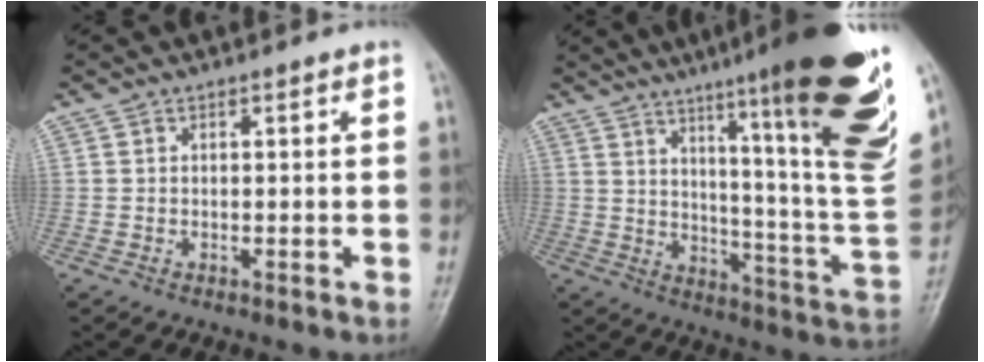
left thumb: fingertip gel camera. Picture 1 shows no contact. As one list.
[{"total": 27.7, "force": [16.3, 2.1, 22.3], "torque": [-0.284, -0.083, 0.237]}]